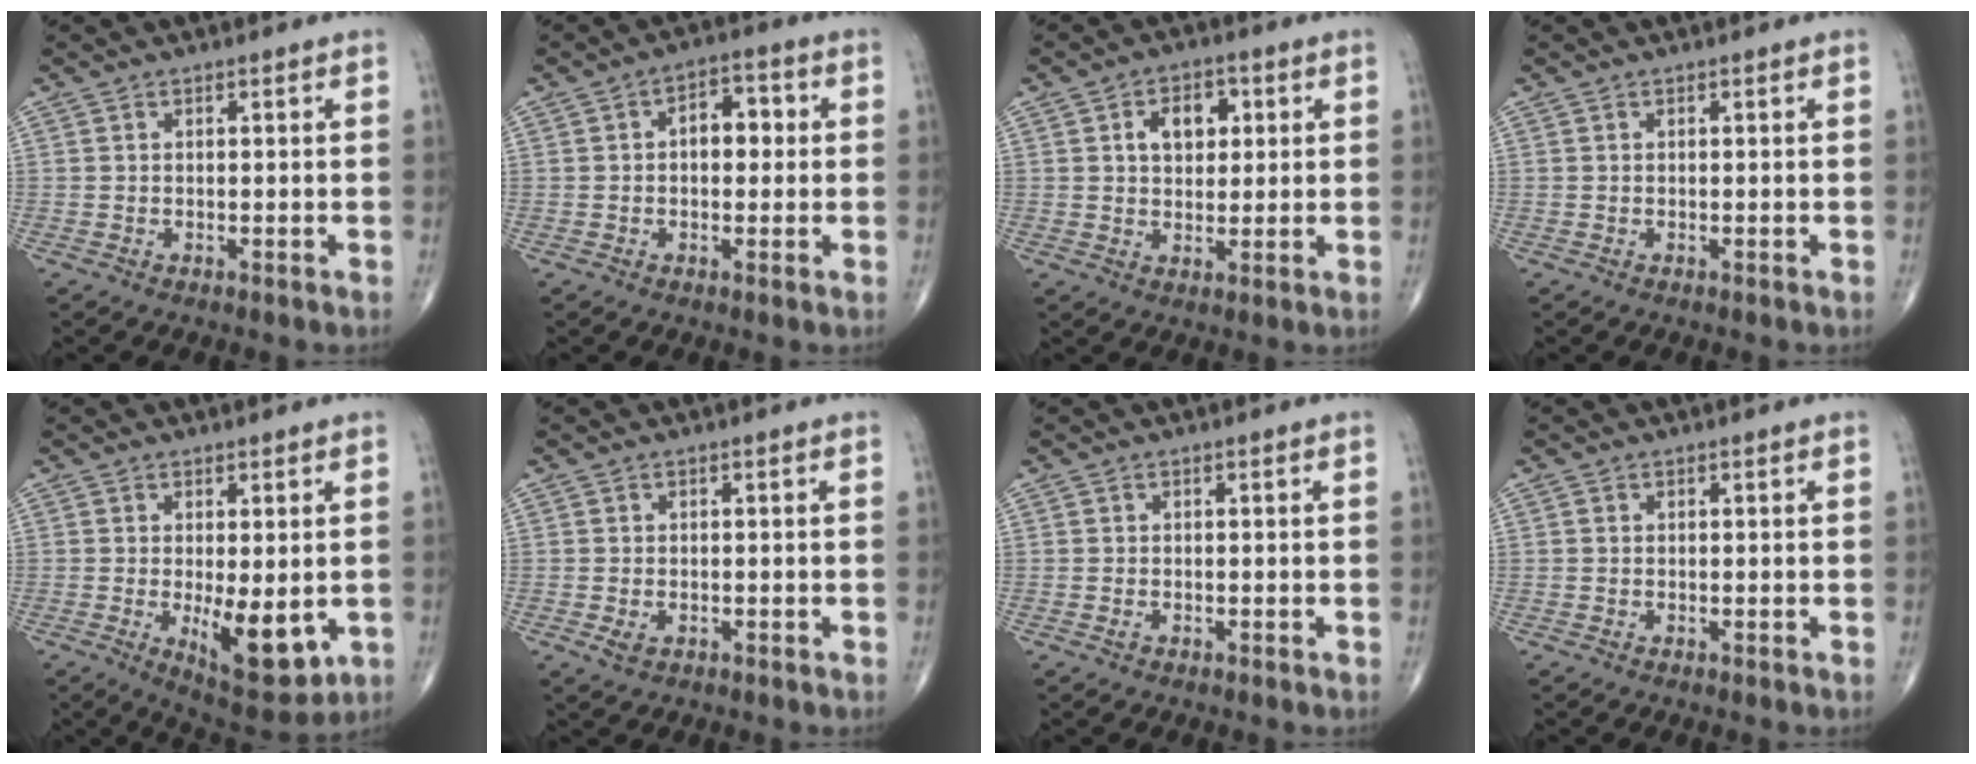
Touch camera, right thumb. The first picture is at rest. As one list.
[{"total": 6.2, "force": [0.5, 3.8, 4.8], "torque": [-0.048, 0.017, 0.000]}, {"total": 7.0, "force": [1.9, 4.6, 4.9], "torque": [-0.050, 0.001, 0.027]}, {"total": 0.0}, {"total": 10.5, "force": [-2.0, 4.2, 9.5], "torque": [-0.120, -0.025, -0.016]}, {"total": 1.9, "force": [-0.7, 1.2, 1.3], "torque": [-0.023, -0.002, -0.009]}, {"total": 0.8, "force": [-0.4, 0.4, 0.5], "torque": [-0.010, 0.001, -0.008]}, {"total": 0.0}]